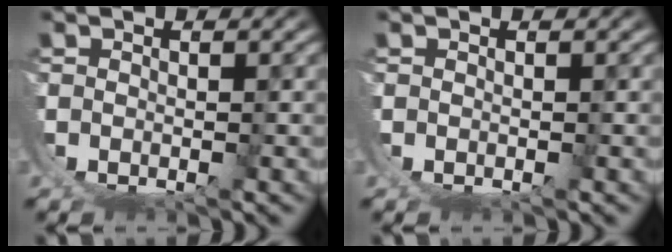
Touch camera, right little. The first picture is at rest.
{"total": 0.0}